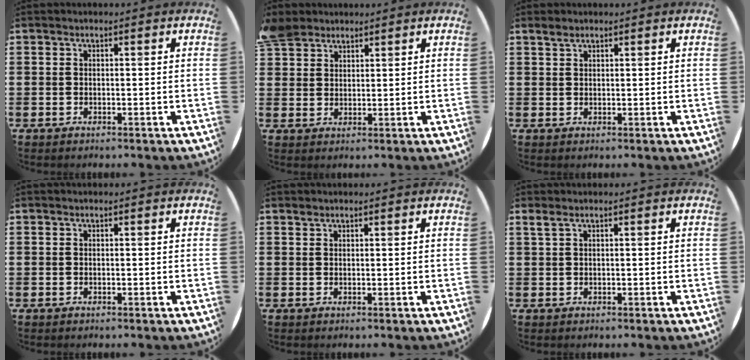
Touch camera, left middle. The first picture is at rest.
{"total": 4.0, "force": [3.5, 2.0, 0.4], "torque": [-0.020, -0.002, 0.069]}
{"total": 1.3, "force": [1.1, 0.5, 0.4], "torque": [-0.002, 0.000, 0.019]}
{"total": 0.0}
{"total": 0.6, "force": [0.6, 0.1, -0.1], "torque": [0.001, 0.002, 0.011]}
{"total": 0.7, "force": [0.4, 0.0, 0.6], "torque": [-0.012, 0.002, 0.007]}